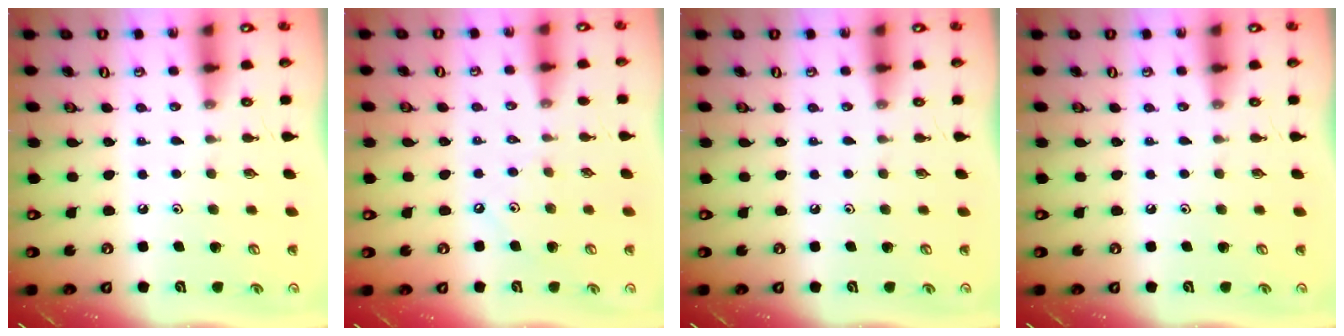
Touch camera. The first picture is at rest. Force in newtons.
{"total": 3.5, "press": 3.4, "slide": 0.5}
{"total": 0.0}
{"total": 0.0}